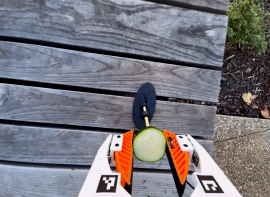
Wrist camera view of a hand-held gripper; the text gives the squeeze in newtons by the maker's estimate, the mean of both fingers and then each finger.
{"total": 13.9, "left": 14.2, "right": 13.6}